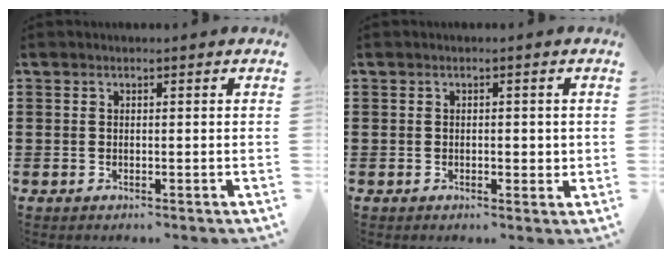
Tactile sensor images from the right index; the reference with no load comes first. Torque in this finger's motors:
{"motor_torque": [-0.38, 0.49, 0.00, -0.01]}